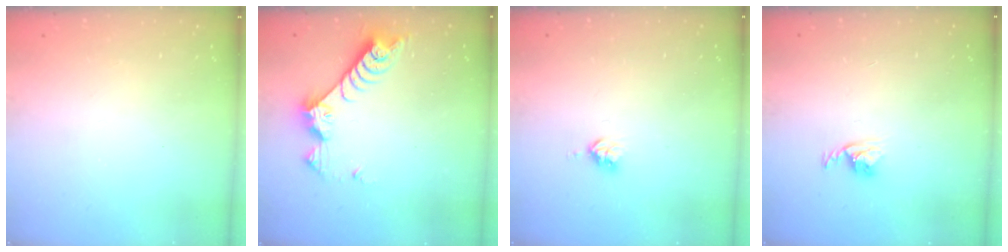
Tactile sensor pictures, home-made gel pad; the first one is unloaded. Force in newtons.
{"total": 8.1, "press": 8.0, "slide": 0.9}
{"total": 3.4, "press": 3.4, "slide": 0.5}
{"total": 3.3, "press": 3.2, "slide": 0.4}